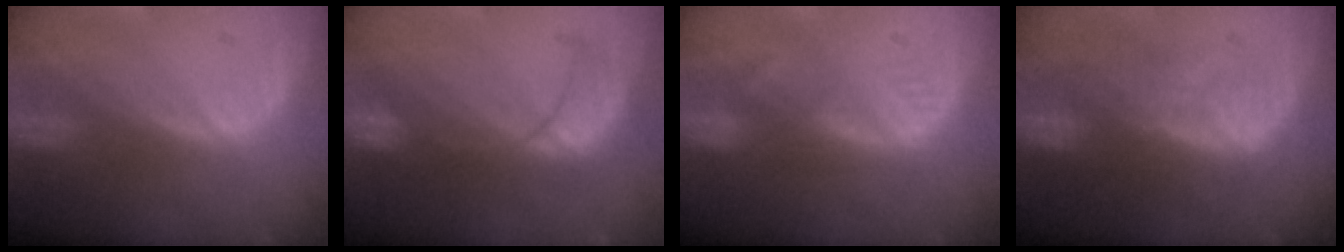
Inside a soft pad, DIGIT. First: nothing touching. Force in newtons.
{"total": 7.9, "press": 7.8, "slide": 1.3}
{"total": 4.0, "press": 3.6, "slide": 1.7}
{"total": 10.1, "press": 8.8, "slide": 5.0}